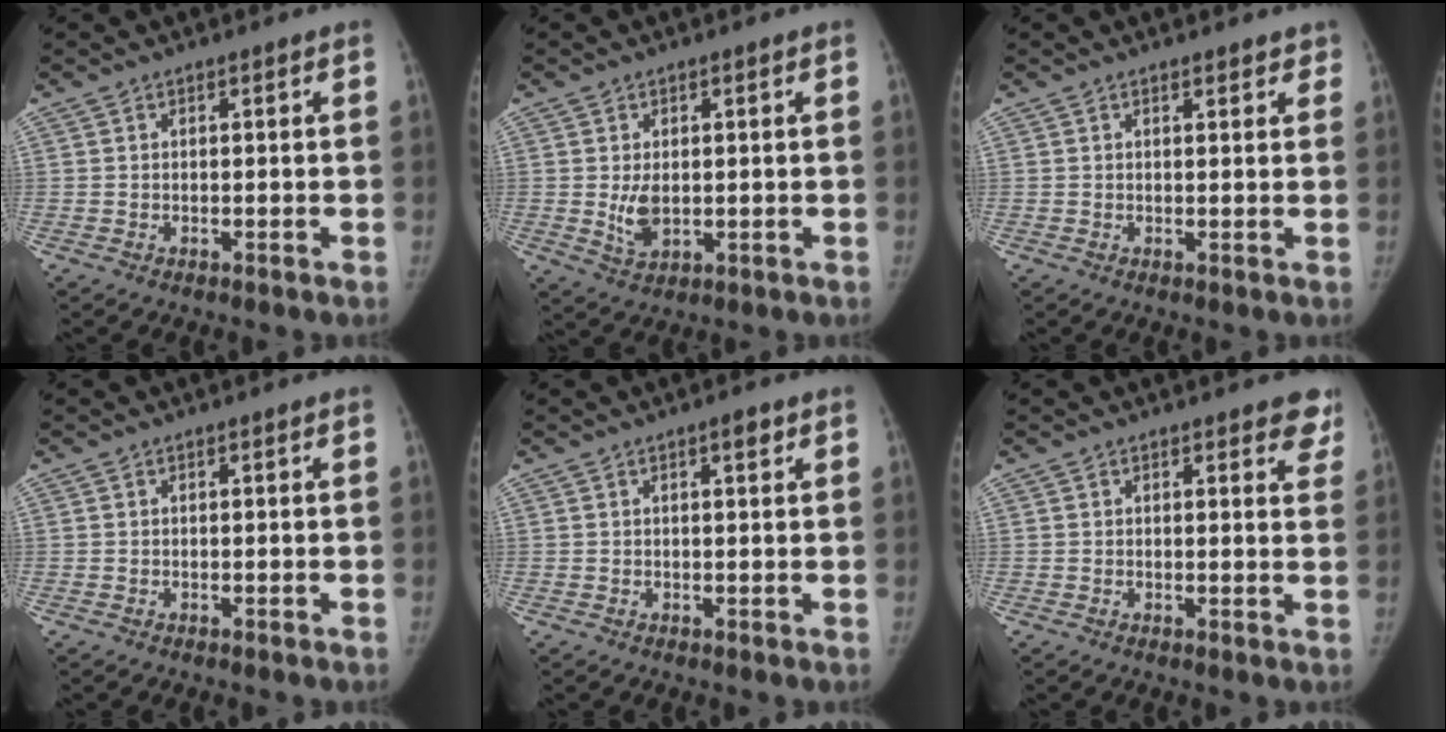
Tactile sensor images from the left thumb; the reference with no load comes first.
{"total": 4.5, "force": [0.1, 2.8, 3.6], "torque": [-0.060, -0.011, 0.010]}
{"total": 2.2, "force": [1.8, 1.0, 0.9], "torque": [0.008, -0.004, 0.018]}
{"total": 0.0}
{"total": 1.8, "force": [1.0, 0.5, 1.4], "torque": [-0.017, -0.002, 0.013]}
{"total": 5.0, "force": [3.9, 2.1, 2.4], "torque": [0.010, -0.017, 0.033]}